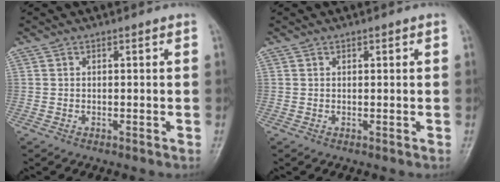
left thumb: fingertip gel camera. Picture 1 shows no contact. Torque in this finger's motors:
{"motor_torque": [-0.34, -0.07, -0.35, 0.06, -0.01]}